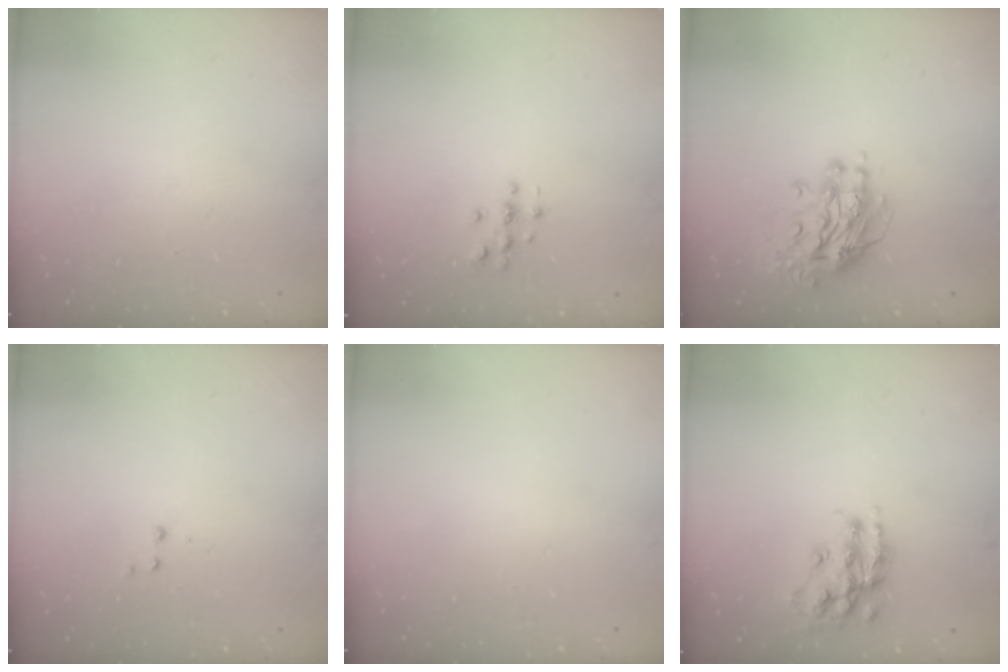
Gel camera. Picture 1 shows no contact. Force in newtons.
{"total": 2.8, "press": 2.8, "slide": 0.2}
{"total": 12.5, "press": 12.4, "slide": 1.2}
{"total": 2.6, "press": 2.5, "slide": 0.6}
{"total": 0.0}
{"total": 15.6, "press": 15.6, "slide": 0.9}